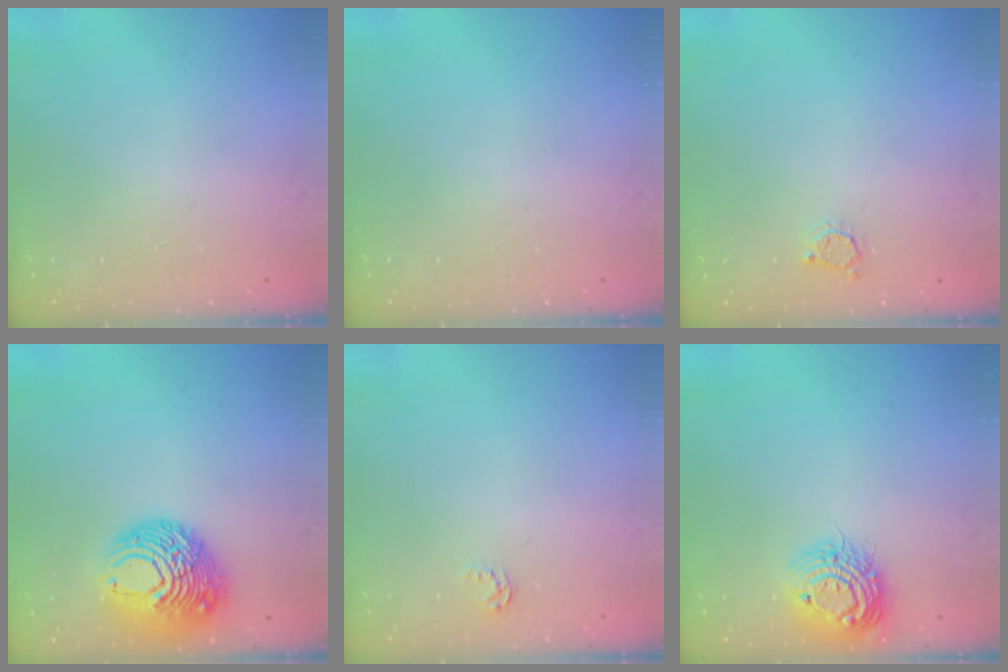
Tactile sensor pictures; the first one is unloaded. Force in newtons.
{"total": 0.0}
{"total": 2.5, "press": 2.5, "slide": 0.3}
{"total": 11.9, "press": 11.9, "slide": 1.3}
{"total": 2.5, "press": 2.5, "slide": 0.4}
{"total": 13.3, "press": 13.3, "slide": 0.9}